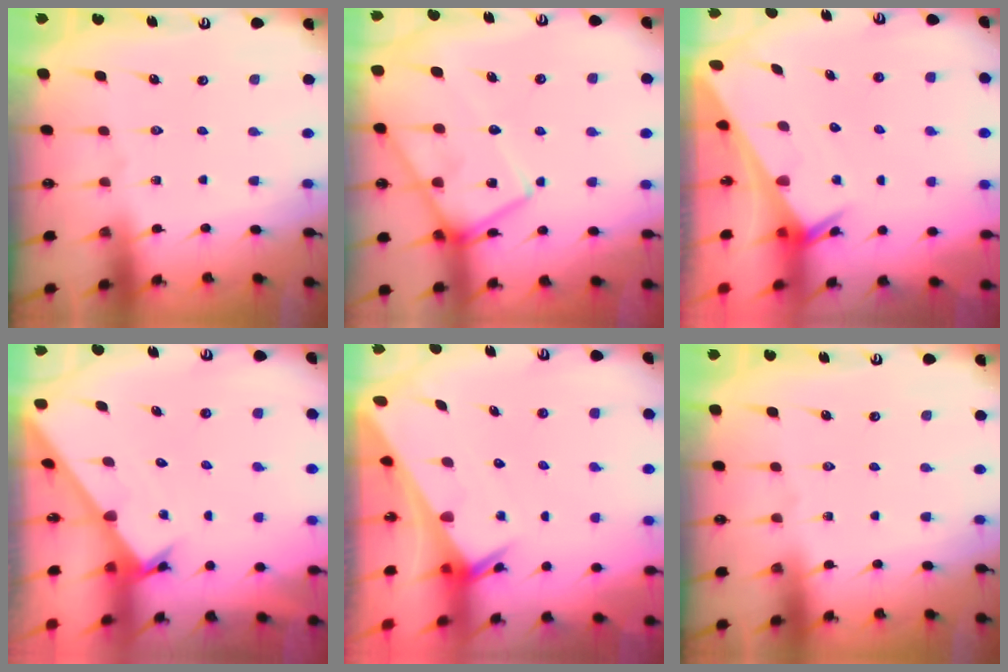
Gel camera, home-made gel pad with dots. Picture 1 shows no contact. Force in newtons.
{"total": 14.7, "press": 14.6, "slide": 1.1}
{"total": 2.5, "press": 2.5, "slide": 0.1}
{"total": 1.7, "press": 1.7, "slide": 0.1}
{"total": 2.7, "press": 2.7, "slide": 0.1}
{"total": 0.0}